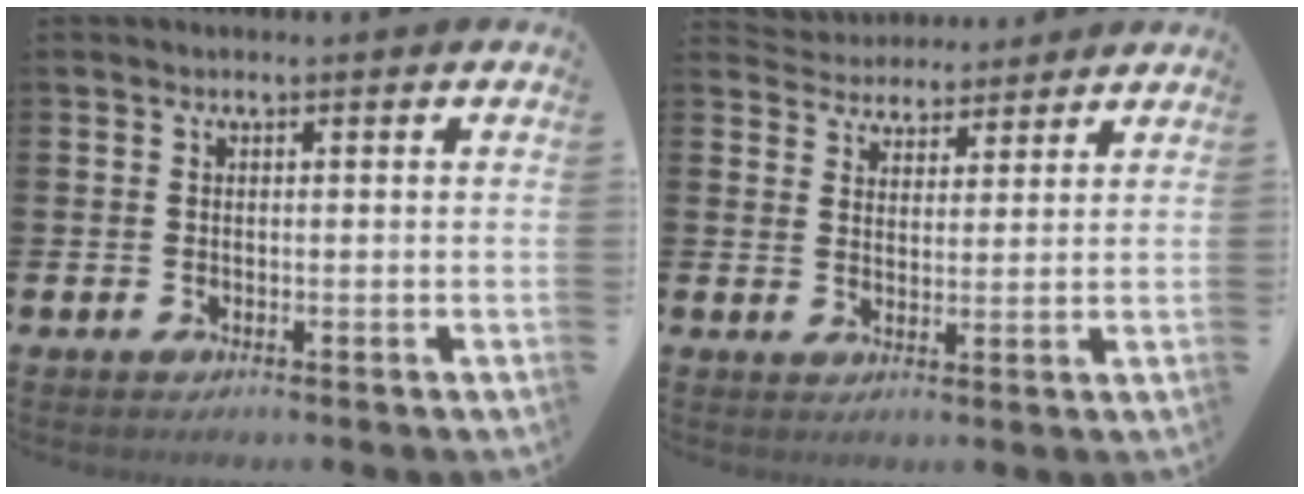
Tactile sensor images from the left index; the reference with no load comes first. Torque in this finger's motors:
{"motor_torque": [1.10, -1.03, 0.15, 0.01]}